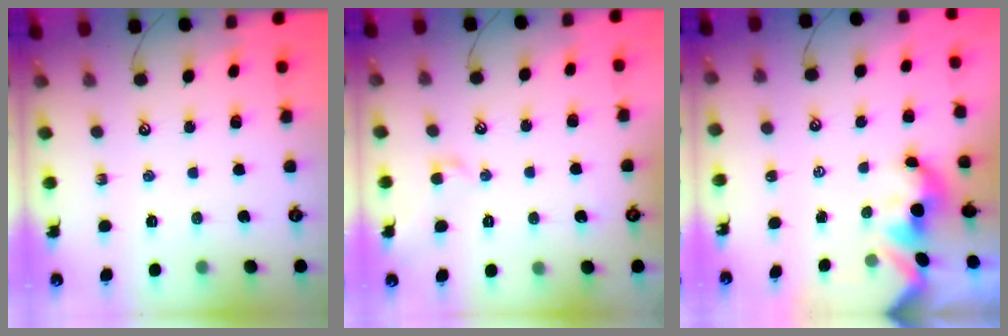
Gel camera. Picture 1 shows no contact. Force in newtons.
{"total": 0.6, "press": 0.4, "slide": 0.5}
{"total": 1.7, "press": 1.6, "slide": 0.2}